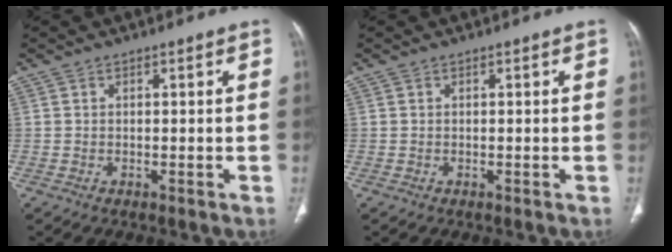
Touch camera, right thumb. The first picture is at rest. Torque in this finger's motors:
{"motor_torque": [0.00, 0.00, 0.00, 0.00, 0.00]}